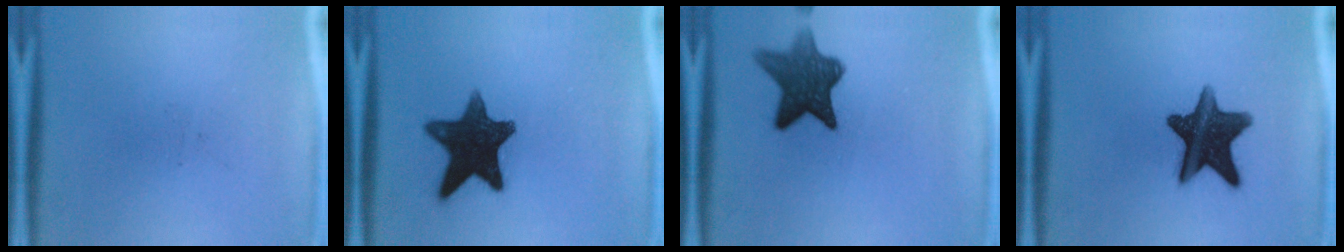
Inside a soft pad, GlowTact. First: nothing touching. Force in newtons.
{"total": 14.1}
{"total": 9.6}
{"total": 14.3}